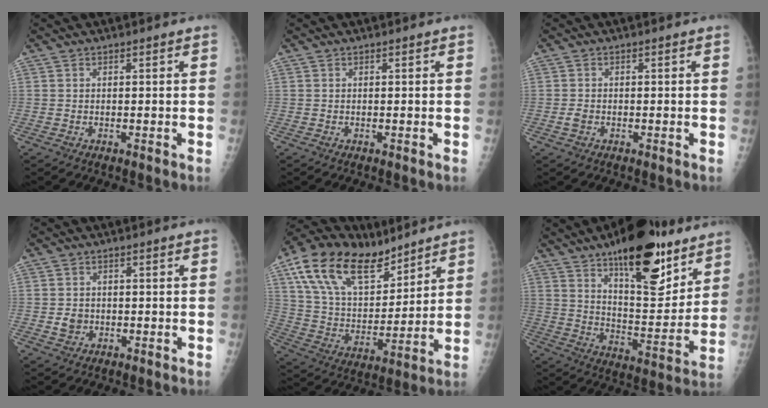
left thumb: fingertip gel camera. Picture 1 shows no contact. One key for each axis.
{"total": 0.0}
{"total": 1.5, "fx": -0.5, "fy": 1.1, "fz": 0.9, "tx": -0.016, "ty": 0.001, "tz": -0.010}
{"total": 2.5, "fx": -0.3, "fy": 2.2, "fz": 1.1, "tx": -0.007, "ty": 0.003, "tz": -0.002}
{"total": 21.4, "fx": 14.0, "fy": 10.7, "fz": 12.2, "tx": -0.187, "ty": -0.037, "tz": 0.260}
{"total": 22.0, "fx": 14.1, "fy": 8.4, "fz": 14.7, "tx": -0.165, "ty": -0.077, "tz": 0.218}